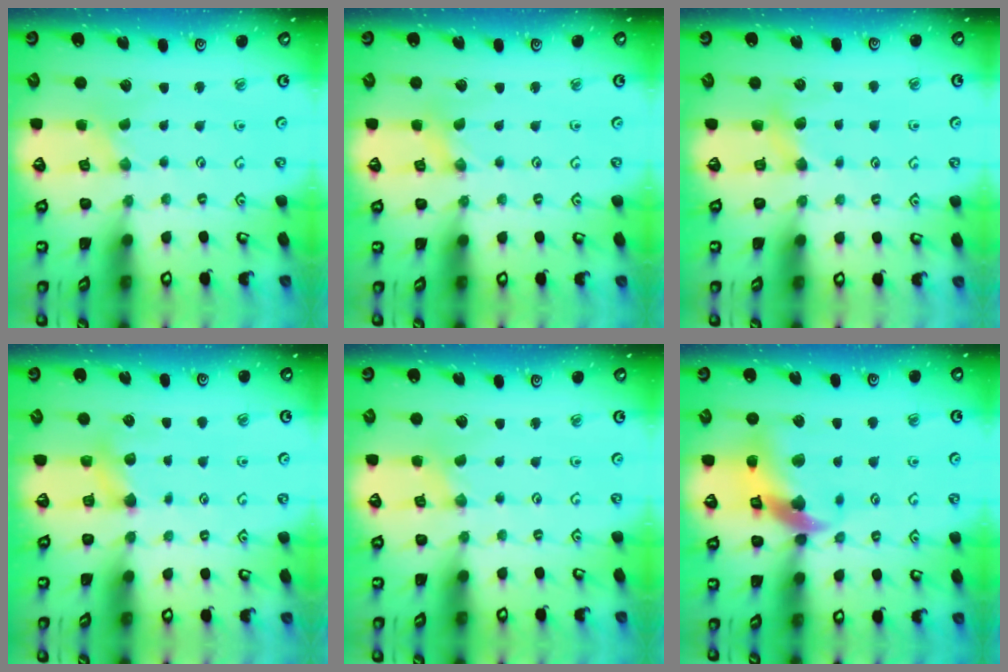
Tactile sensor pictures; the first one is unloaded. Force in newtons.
{"total": 0.0}
{"total": 3.1, "press": 3.1, "slide": 0.4}
{"total": 4.1, "press": 4.1, "slide": 0.5}
{"total": 0.0}
{"total": 14.0, "press": 13.9, "slide": 2.0}